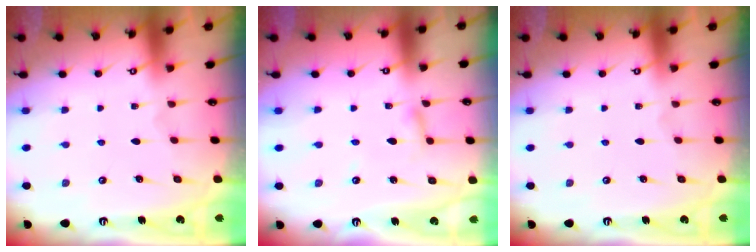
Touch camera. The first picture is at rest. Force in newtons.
{"total": 2.4, "press": 2.4, "slide": 0.1}
{"total": 0.0}